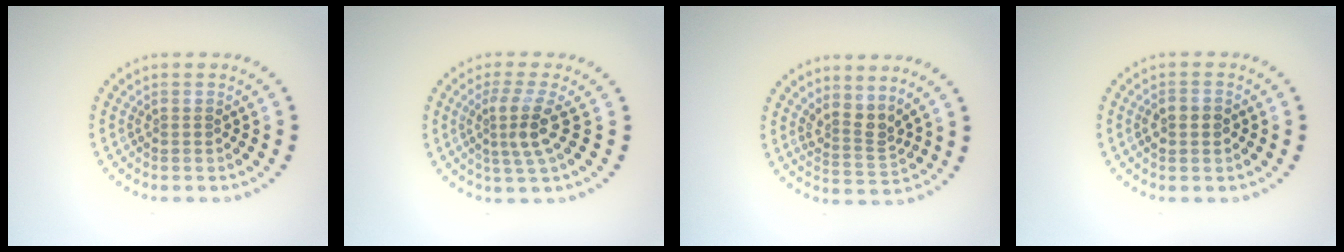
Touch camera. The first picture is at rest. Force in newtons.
{"total": 3.0, "press": 2.3, "slide": 2.0}
{"total": 2.6, "press": 1.8, "slide": 1.9}
{"total": 2.3, "press": 2.3, "slide": 0.2}